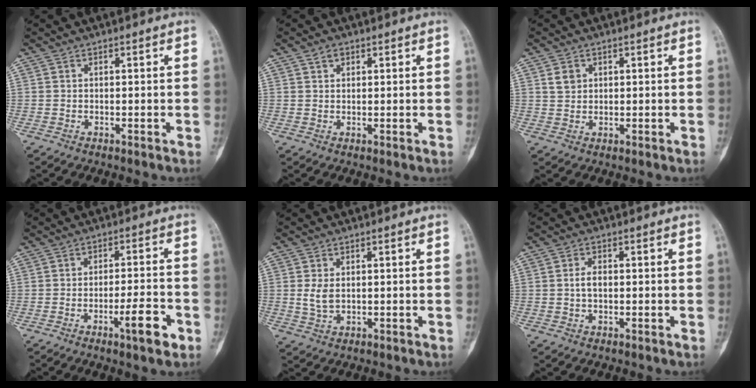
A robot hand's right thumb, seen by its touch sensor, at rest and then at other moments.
{"total": 1.6, "force": [1.0, 1.1, 0.7], "torque": [-0.005, -0.002, 0.015]}
{"total": 2.7, "force": [1.1, 2.1, 1.2], "torque": [-0.013, -0.002, 0.024]}
{"total": 7.1, "force": [-3.4, 1.4, 6.1], "torque": [-0.093, 0.018, -0.049]}
{"total": 3.2, "force": [0.3, 2.0, 2.5], "torque": [-0.049, -0.004, 0.010]}
{"total": 2.2, "force": [0.0, 1.3, 1.8], "torque": [-0.035, 0.006, -0.004]}